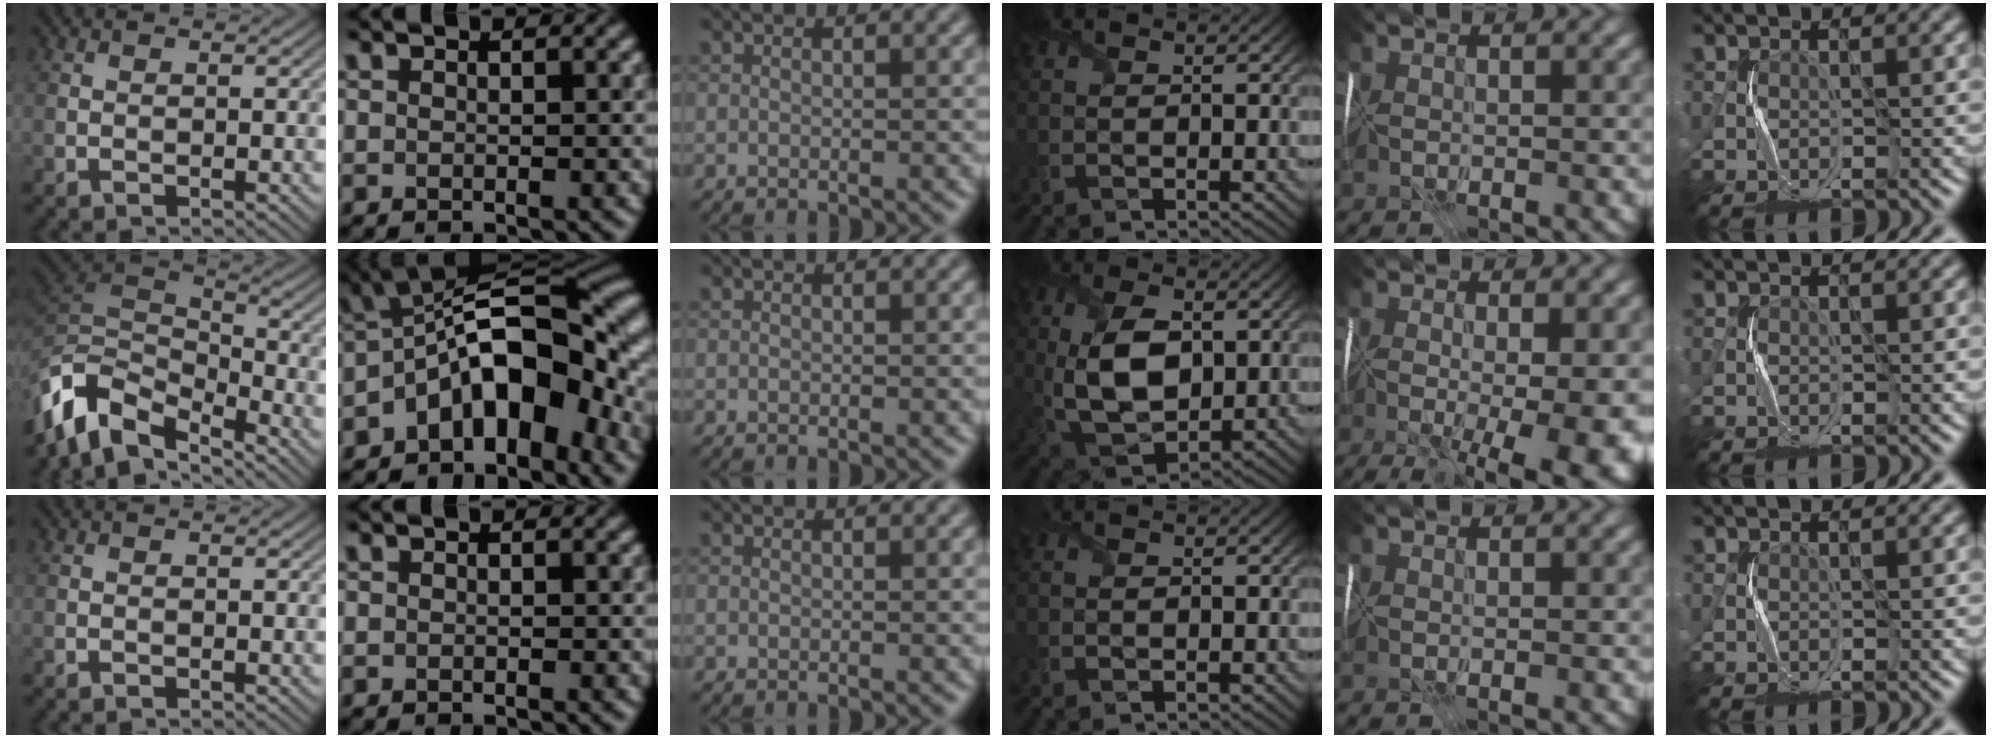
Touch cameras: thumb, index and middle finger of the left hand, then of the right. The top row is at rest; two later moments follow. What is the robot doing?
{"motion": "fold", "object": "tissue"}